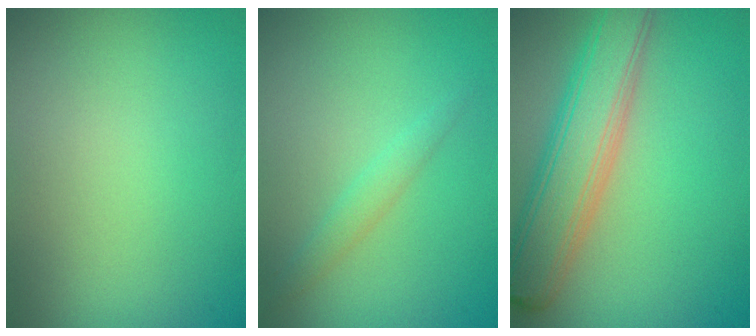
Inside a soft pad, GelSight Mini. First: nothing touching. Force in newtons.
{"total": 1.3, "press": 1.3, "slide": 0.1}
{"total": 6.7, "press": 6.7, "slide": 0.3}